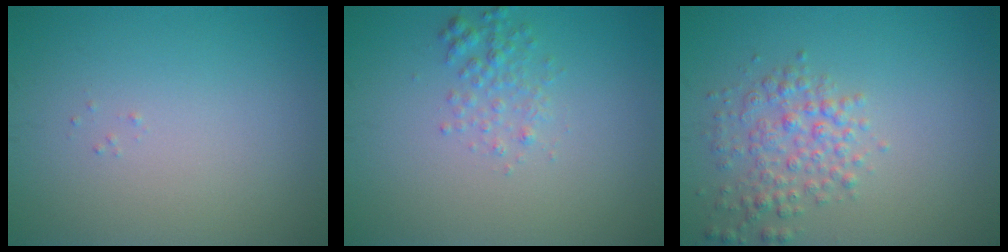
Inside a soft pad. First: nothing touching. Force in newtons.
{"total": 1.8, "press": 1.8, "slide": 0.1}
{"total": 3.1, "press": 3.1, "slide": 0.1}